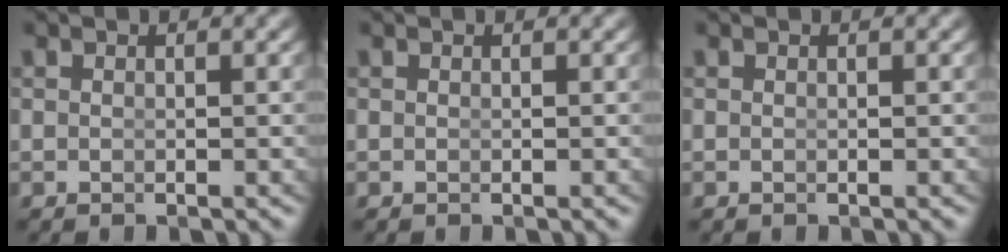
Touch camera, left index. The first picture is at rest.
{"total": 0.0}
{"total": 0.0}